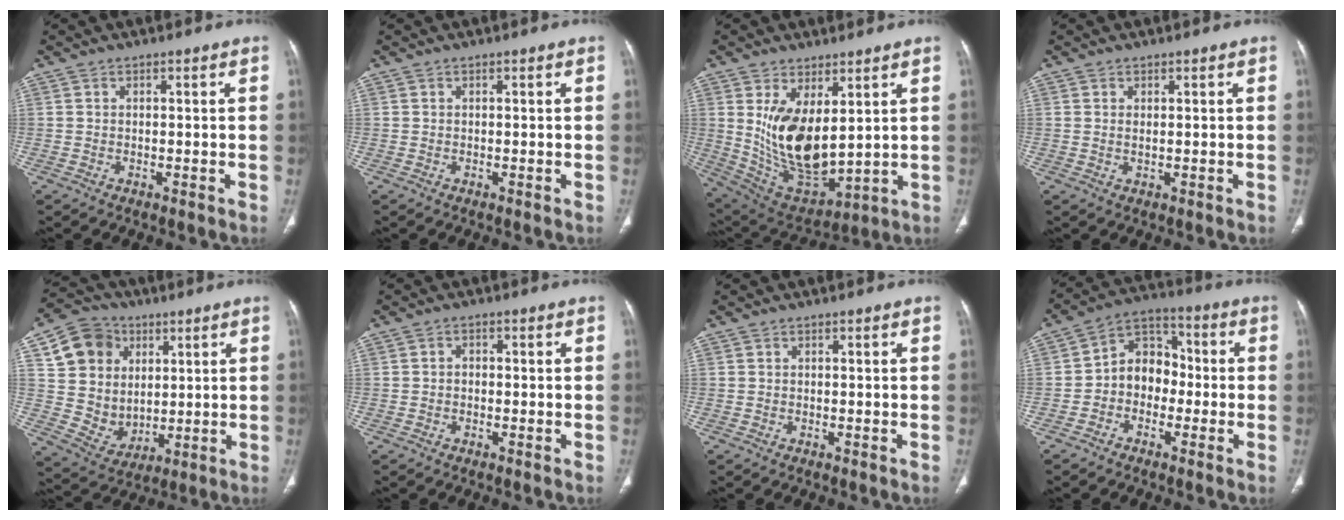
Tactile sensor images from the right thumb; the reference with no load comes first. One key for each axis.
{"total": 0.0}
{"total": 15.5, "fx": 3.5, "fy": 7.8, "fz": 12.9, "tx": -0.221, "ty": -0.034, "tz": 0.096}
{"total": 0.8, "fx": 0.3, "fy": 0.3, "fz": 0.7, "tx": -0.017, "ty": -0.003, "tz": 0.008}
{"total": 14.7, "fx": 5.1, "fy": 12.6, "fz": 5.5, "tx": -0.065, "ty": -0.013, "tz": 0.103}
{"total": 1.2, "fx": -0.3, "fy": 1.0, "fz": 0.7, "tx": -0.007, "ty": 0.006, "tz": -0.007}
{"total": 0.0}
{"total": 9.1, "fx": -1.5, "fy": 7.2, "fz": 5.4, "tx": -0.053, "ty": 0.038, "tz": -0.044}